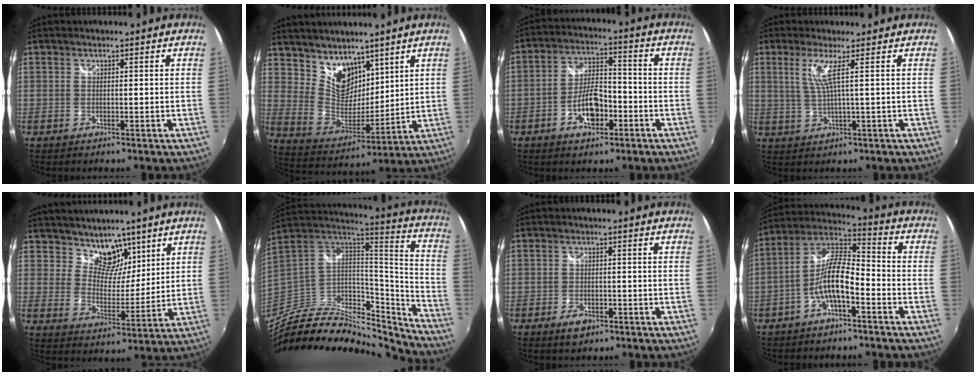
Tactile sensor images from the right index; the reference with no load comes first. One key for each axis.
{"total": 11.6, "fx": 8.1, "fy": 7.0, "fz": 4.4, "tx": -0.079, "ty": 0.001, "tz": 0.165}
{"total": 8.9, "fx": -4.0, "fy": 4.2, "fz": 6.7, "tx": -0.129, "ty": 0.013, "tz": -0.062}
{"total": 4.3, "fx": 1.5, "fy": -0.9, "fz": 4.0, "tx": -0.074, "ty": -0.004, "tz": 0.034}
{"total": 8.4, "fx": 6.0, "fy": 5.3, "fz": 2.6, "tx": -0.030, "ty": -0.011, "tz": 0.103}
{"total": 28.6, "fx": -23.5, "fy": 10.9, "fz": 12.1, "tx": -0.223, "ty": 0.020, "tz": -0.369}
{"total": 3.7, "fx": -2.3, "fy": 2.1, "fz": 2.0, "tx": -0.048, "ty": -0.005, "tz": -0.040}
{"total": 10.1, "fx": -4.4, "fy": 3.0, "fz": 8.6, "tx": -0.188, "ty": 0.014, "tz": -0.081}